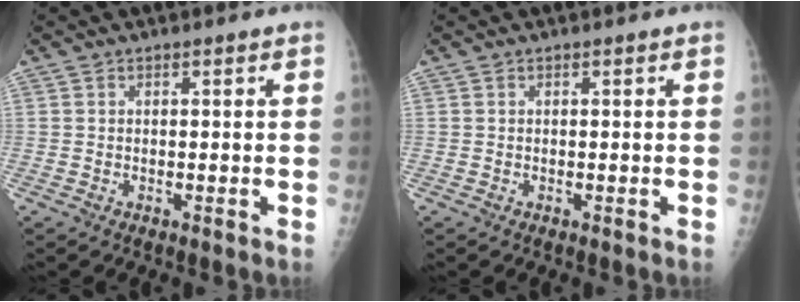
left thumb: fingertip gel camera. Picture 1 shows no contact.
{"total": 0.0}